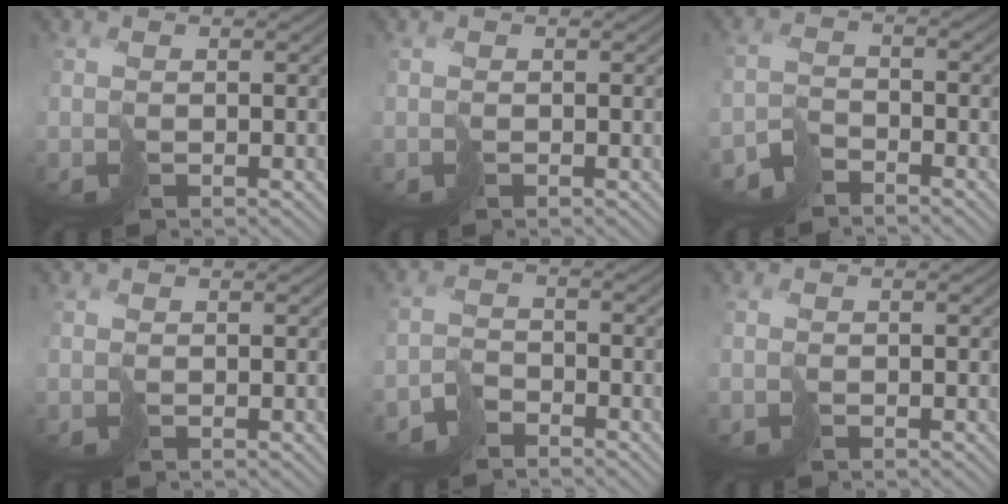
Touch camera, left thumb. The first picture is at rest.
{"total": 0.0}
{"total": 4.1, "force": [-3.6, 1.5, 1.2], "torque": [-0.022, -0.006, -0.083]}
{"total": 0.0}
{"total": 3.7, "force": [-3.2, 1.5, 1.0], "torque": [-0.018, -0.003, -0.074]}
{"total": 0.5, "force": [-0.5, 0.2, 0.1], "torque": [0.001, 0.001, -0.009]}